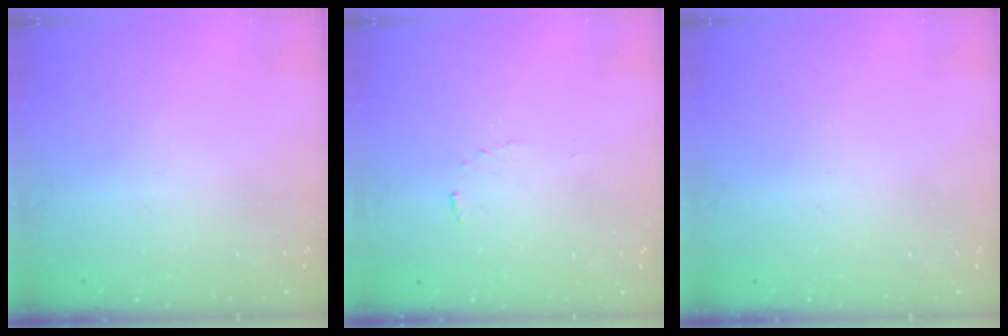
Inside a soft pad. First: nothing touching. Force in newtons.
{"total": 3.6, "press": 3.6, "slide": 0.4}
{"total": 0.0}